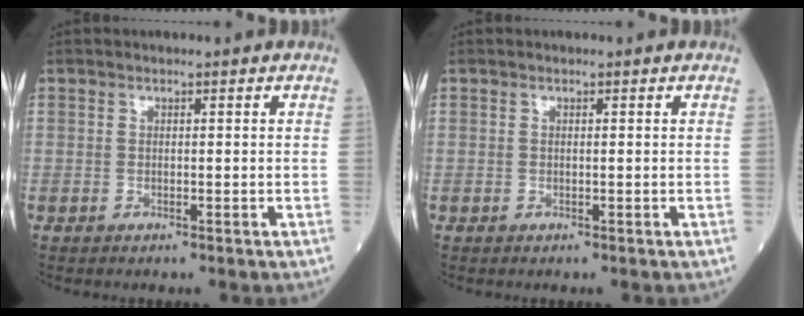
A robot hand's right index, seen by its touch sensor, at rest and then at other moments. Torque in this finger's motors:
{"motor_torque": [-0.03, -0.01, 0.02, 0.01]}